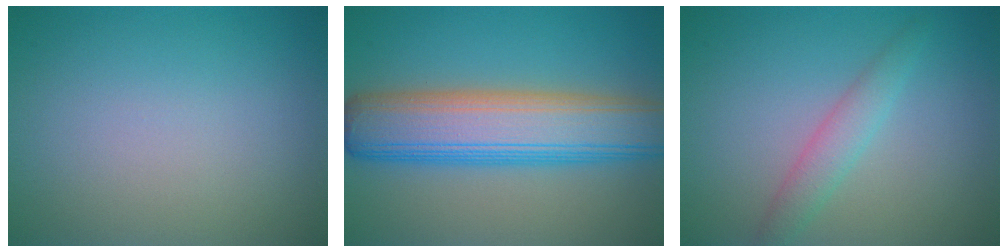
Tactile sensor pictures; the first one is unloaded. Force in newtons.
{"total": 9.7, "press": 9.7, "slide": 0.4}
{"total": 2.3, "press": 2.3, "slide": 0.0}